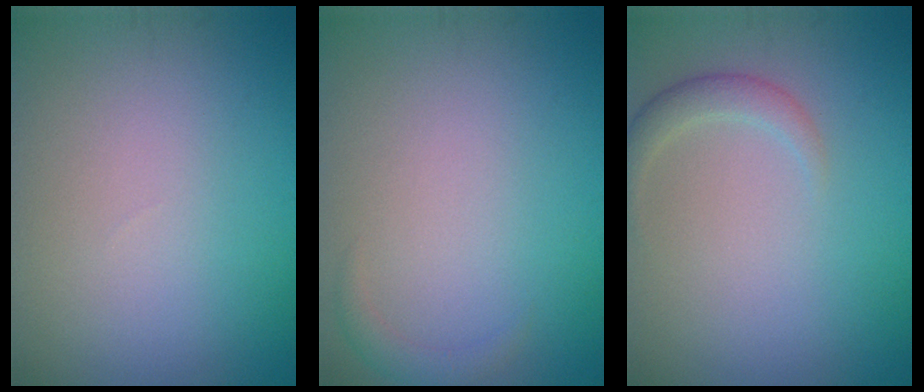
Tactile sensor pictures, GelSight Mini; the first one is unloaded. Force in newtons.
{"total": 1.1, "press": 1.1, "slide": 0.1}
{"total": 1.7, "press": 1.7, "slide": 0.1}